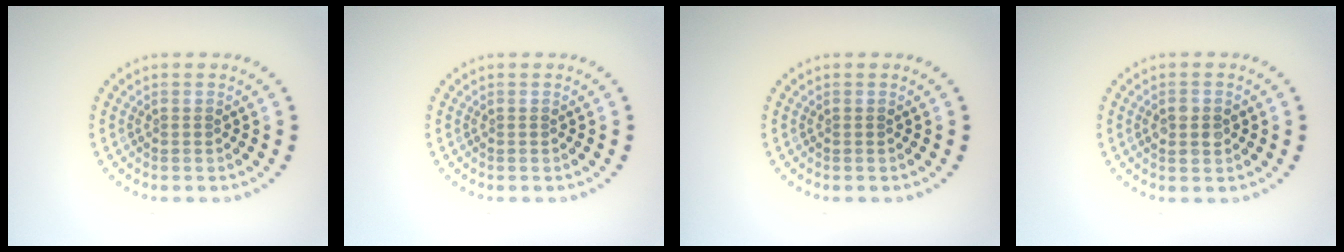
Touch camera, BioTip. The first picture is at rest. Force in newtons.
{"total": 0.0}
{"total": 0.0}
{"total": 2.4, "press": 2.4, "slide": 0.0}